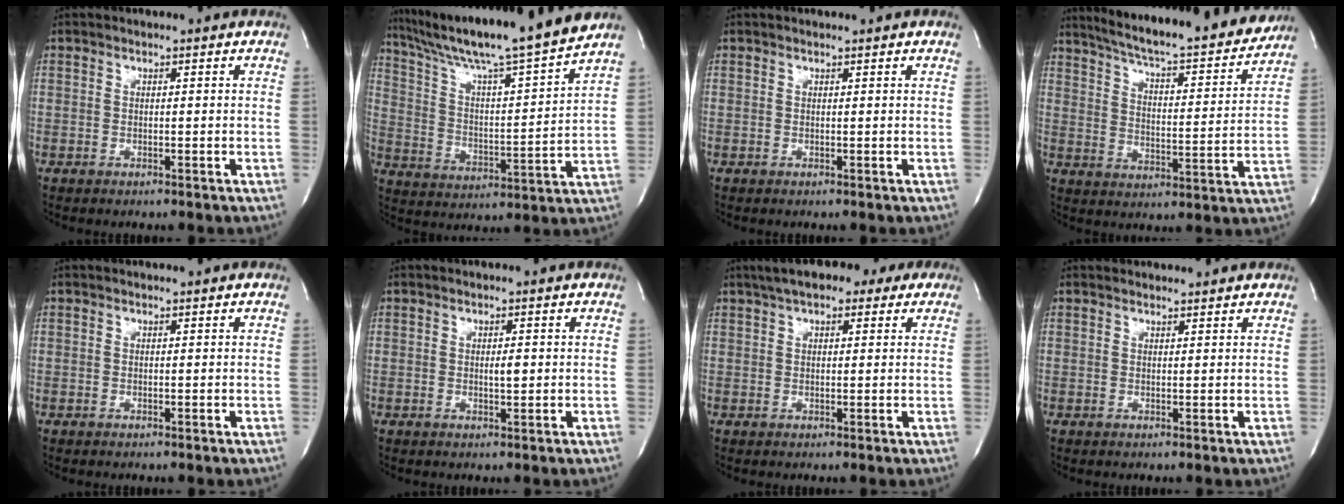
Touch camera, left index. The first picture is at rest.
{"total": 19.2, "force": [16.8, -1.5, 9.0], "torque": [-0.164, -0.026, 0.269]}
{"total": 0.6, "force": [0.5, -0.1, 0.2], "torque": [-0.007, -0.002, 0.008]}
{"total": 22.2, "force": [20.1, 2.1, 9.2], "torque": [-0.150, -0.040, 0.275]}
{"total": 0.0}
{"total": 1.4, "force": [-0.1, 0.3, 1.4], "torque": [-0.028, -0.007, 0.001]}
{"total": 10.0, "force": [6.8, 3.8, 6.2], "torque": [-0.091, 0.033, 0.096]}
{"total": 2.5, "force": [2.4, 0.3, 0.1], "torque": [-0.012, 0.008, 0.034]}